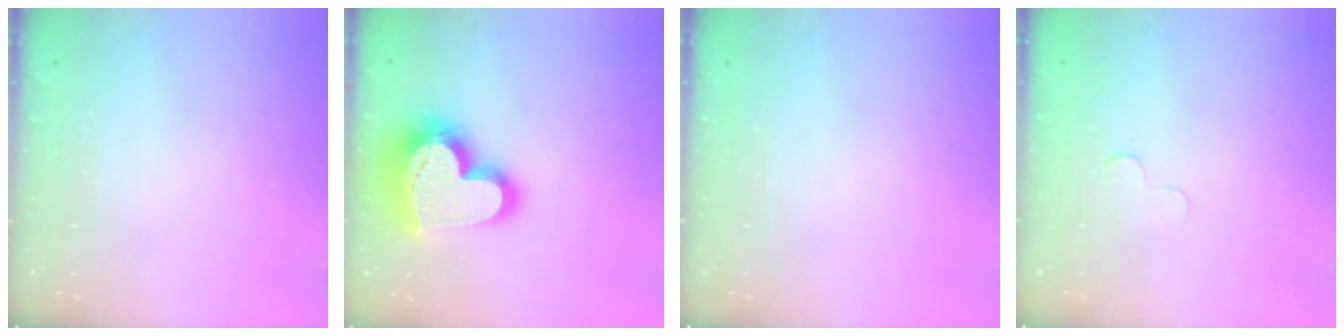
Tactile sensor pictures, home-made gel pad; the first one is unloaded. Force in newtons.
{"total": 23.1, "press": 23.0, "slide": 1.8}
{"total": 0.0}
{"total": 2.5, "press": 2.5, "slide": 0.2}